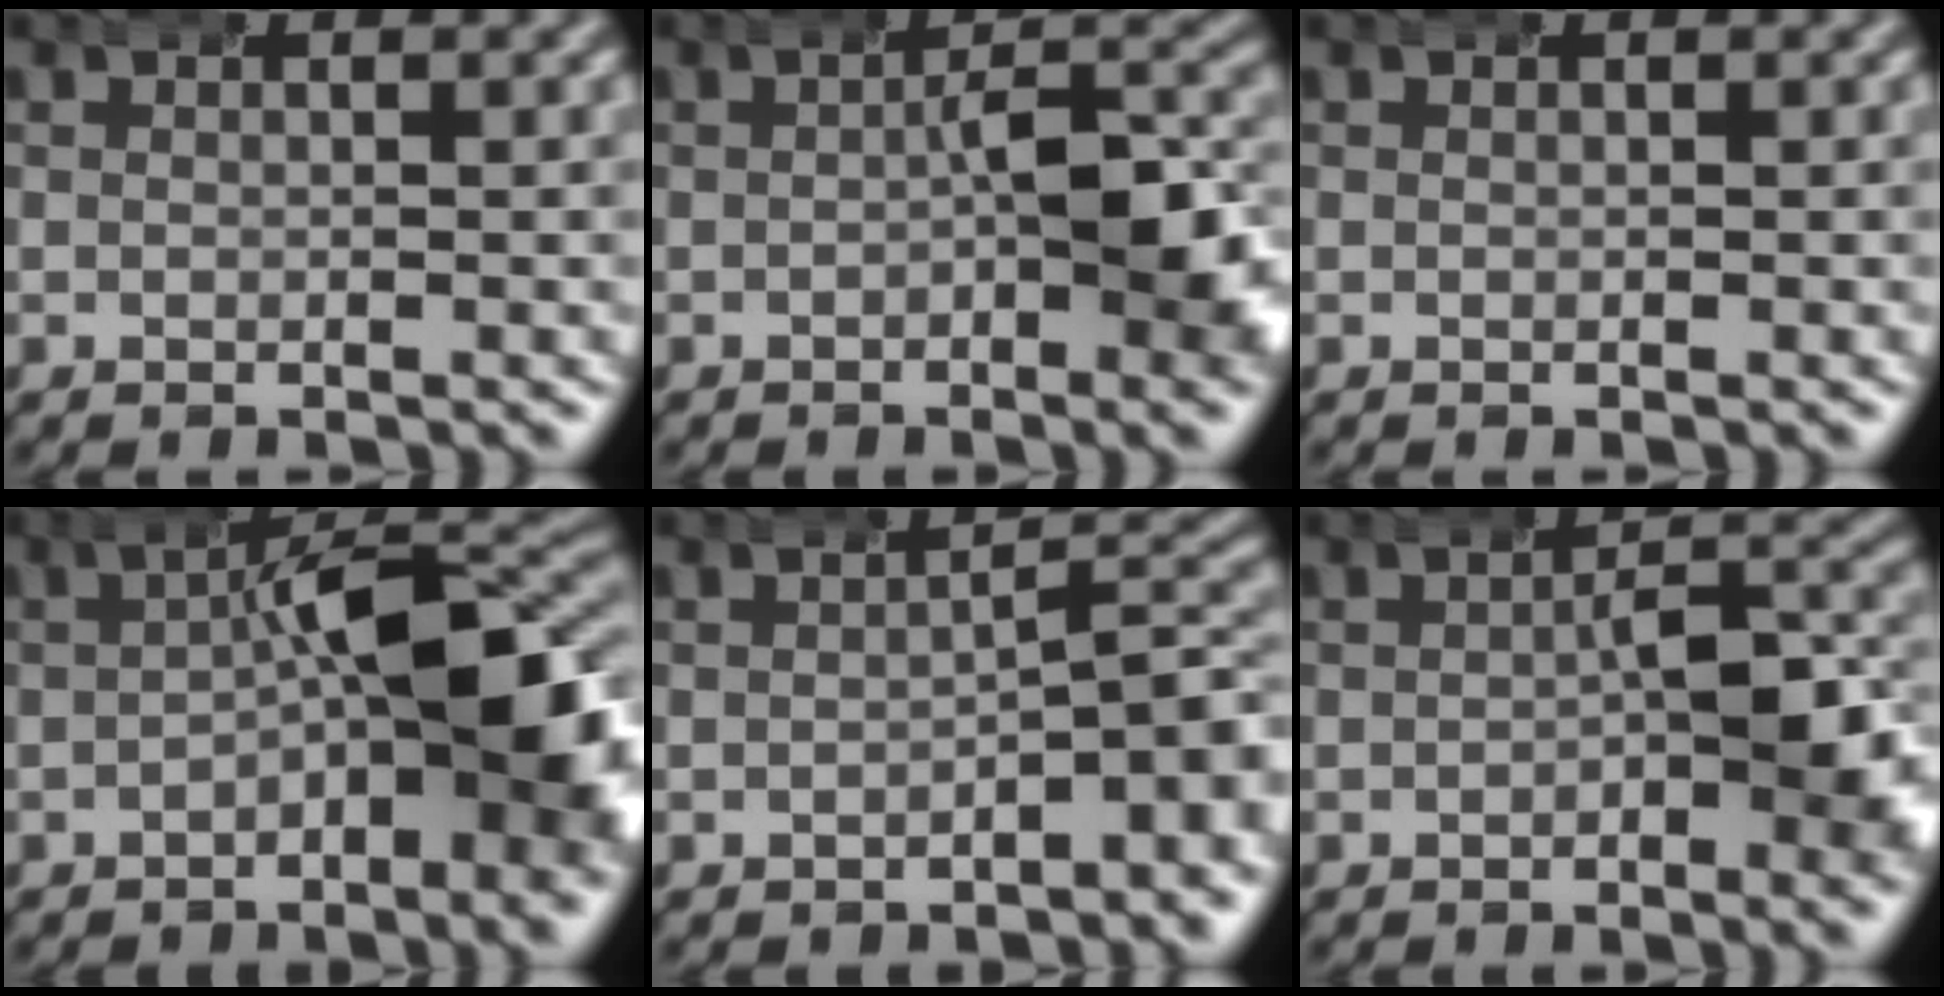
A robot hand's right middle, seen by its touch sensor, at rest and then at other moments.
{"total": 3.9, "force": [-0.5, 0.9, 3.8], "torque": [-0.054, 0.000, -0.010]}
{"total": 0.0}
{"total": 9.3, "force": [-1.0, 3.6, 8.5], "torque": [-0.109, 0.001, -0.016]}
{"total": 4.3, "force": [-2.1, 1.5, 3.4], "torque": [-0.047, -0.008, -0.022]}
{"total": 3.7, "force": [-0.6, 1.0, 3.5], "torque": [-0.049, -0.001, -0.011]}